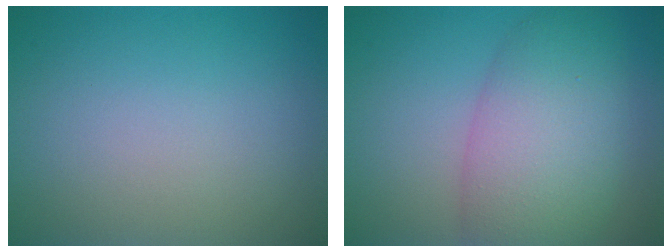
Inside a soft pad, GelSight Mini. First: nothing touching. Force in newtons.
{"total": 7.6, "press": 7.6, "slide": 0.3}